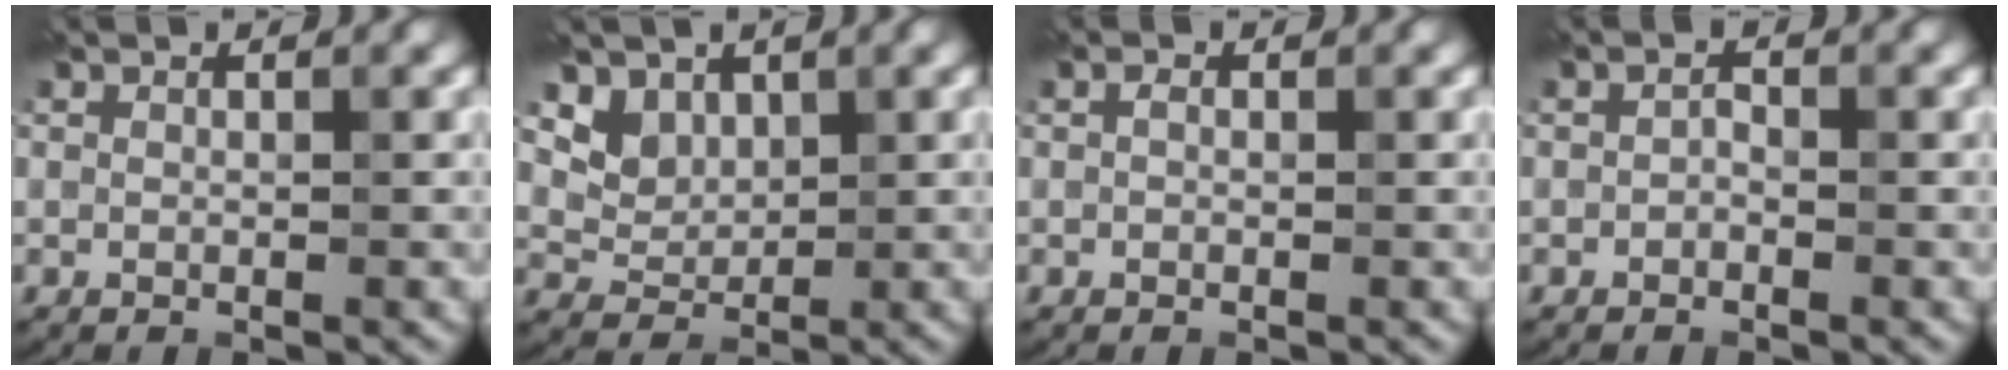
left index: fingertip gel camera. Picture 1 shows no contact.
{"total": 3.7, "force": [2.6, 2.5, 0.8], "torque": [-0.037, -0.015, 0.073]}
{"total": 0.7, "force": [0.1, 0.5, 0.4], "torque": [-0.010, 0.007, 0.000]}
{"total": 0.7, "force": [-0.4, 0.4, 0.3], "torque": [-0.006, 0.010, -0.008]}